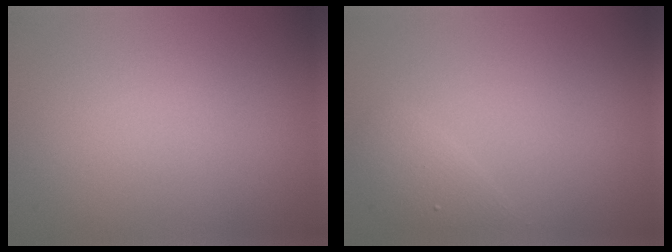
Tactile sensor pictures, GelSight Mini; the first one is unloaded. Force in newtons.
{"total": 1.5, "press": 1.5, "slide": 0.1}